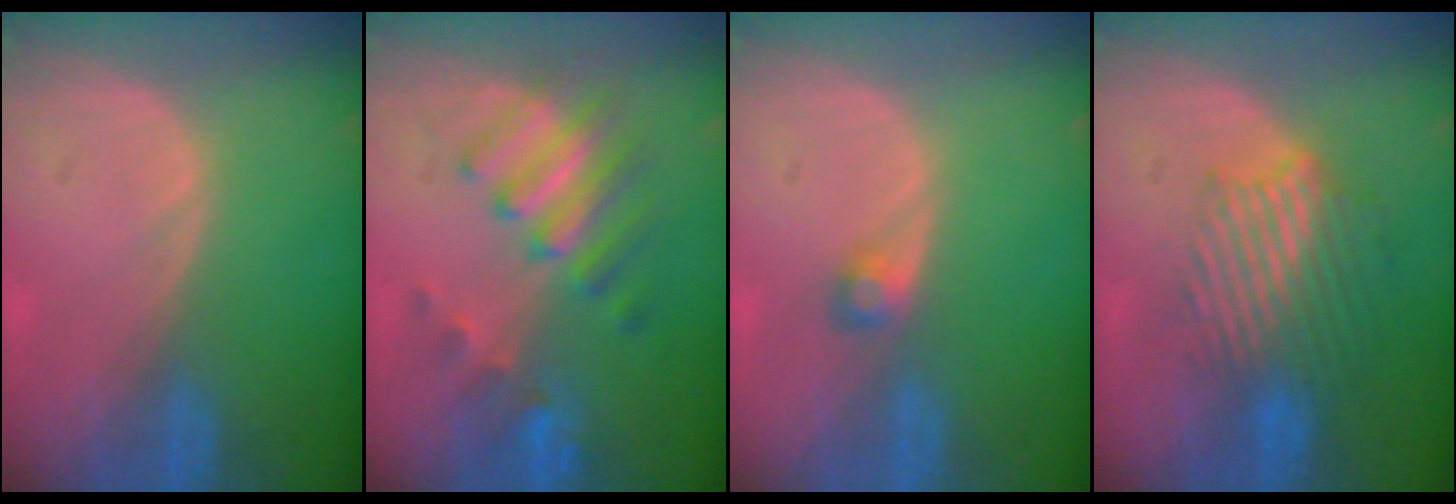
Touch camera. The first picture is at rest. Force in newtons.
{"total": 7.5, "press": 7.2, "slide": 2.0}
{"total": 1.8, "press": 1.7, "slide": 0.3}
{"total": 9.5, "press": 8.1, "slide": 5.1}